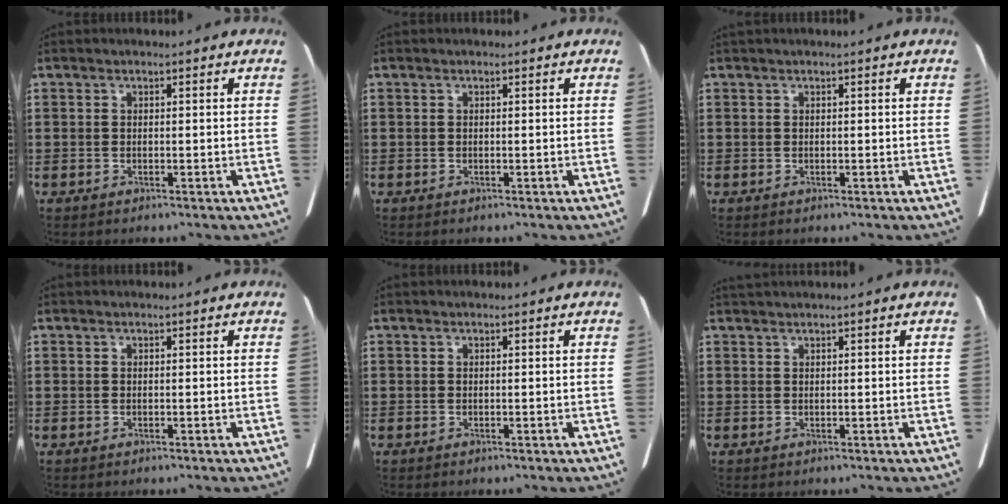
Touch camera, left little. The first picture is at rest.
{"total": 0.0}
{"total": 0.0}
{"total": 0.0}
{"total": 0.0}
{"total": 0.6, "force": [0.6, 0.0, 0.2], "torque": [-0.006, 0.000, 0.012]}